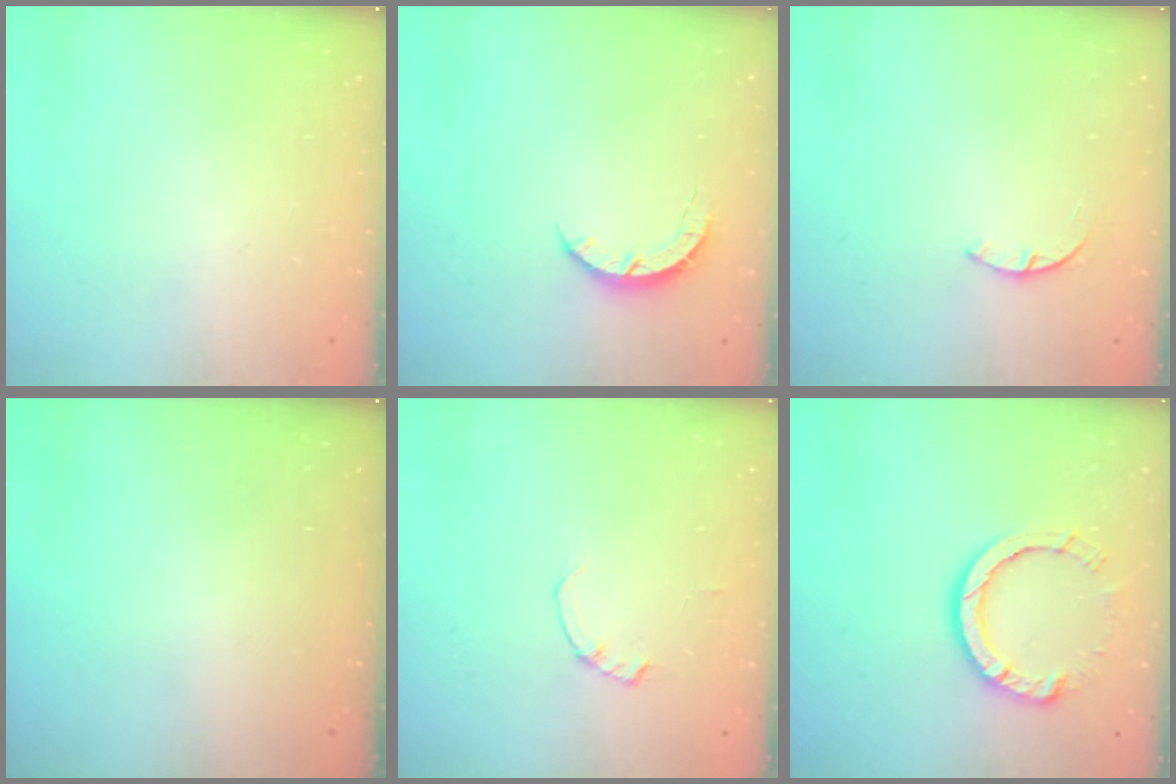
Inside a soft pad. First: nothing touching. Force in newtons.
{"total": 3.6, "press": 3.5, "slide": 0.5}
{"total": 1.4, "press": 1.4, "slide": 0.3}
{"total": 0.0}
{"total": 0.0}
{"total": 9.1, "press": 9.1, "slide": 0.7}